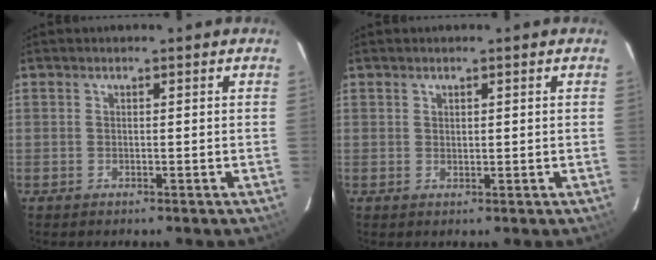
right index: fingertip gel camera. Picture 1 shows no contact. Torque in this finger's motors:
{"motor_torque": [-0.26, 0.17, 0.03, 0.00]}